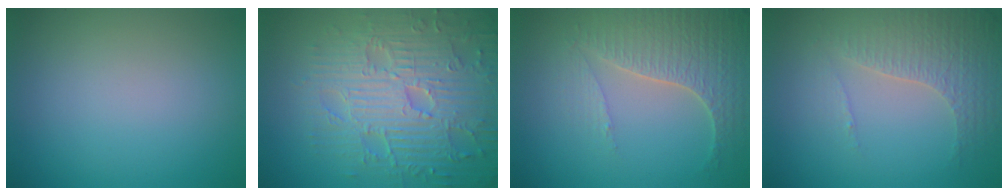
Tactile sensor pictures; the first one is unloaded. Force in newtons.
{"total": 9.0, "press": 6.5, "slide": 6.2}
{"total": 4.6, "press": 4.1, "slide": 2.0}
{"total": 4.3, "press": 3.1, "slide": 3.0}